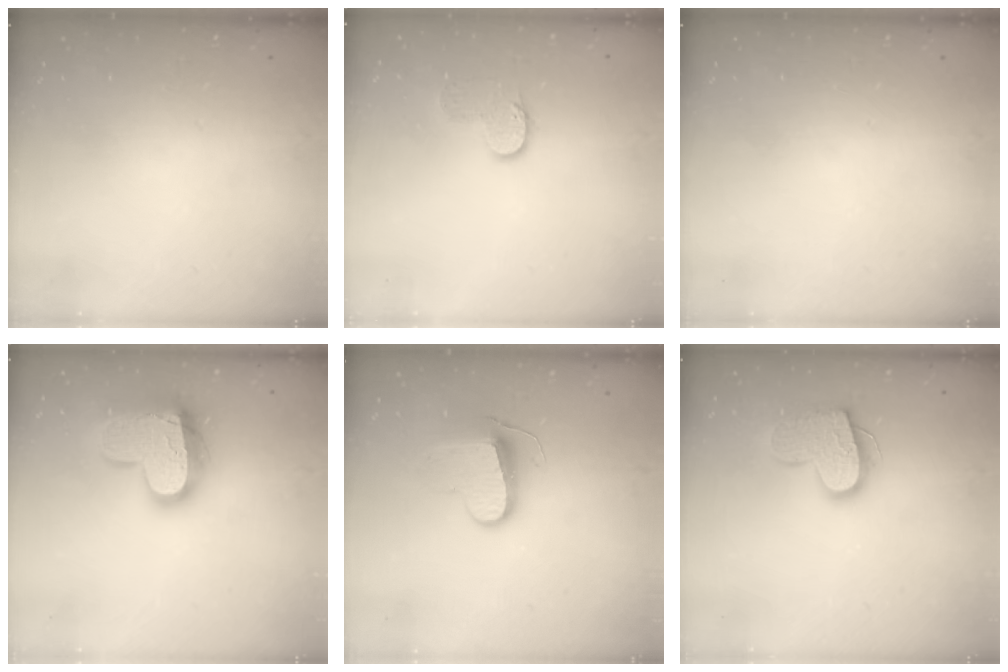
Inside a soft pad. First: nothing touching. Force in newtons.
{"total": 6.8, "press": 6.8, "slide": 0.3}
{"total": 0.0}
{"total": 17.7, "press": 17.7, "slide": 1.0}
{"total": 9.6, "press": 9.6, "slide": 0.2}
{"total": 14.6, "press": 14.6, "slide": 1.1}